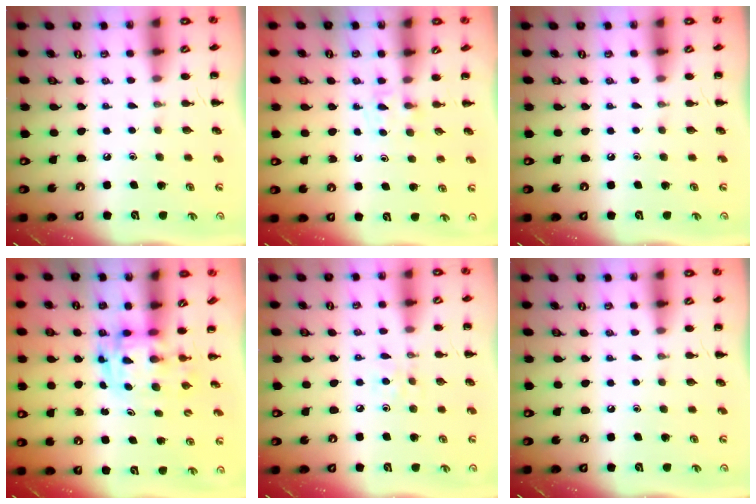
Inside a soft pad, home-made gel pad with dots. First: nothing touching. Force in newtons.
{"total": 2.8, "press": 2.5, "slide": 1.1}
{"total": 0.0}
{"total": 2.9, "press": 2.9, "slide": 0.6}
{"total": 3.7, "press": 3.5, "slide": 1.4}
{"total": 0.0}